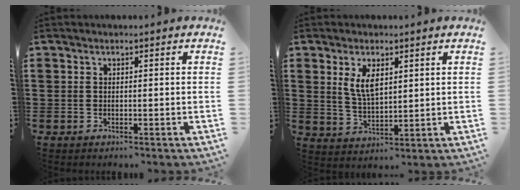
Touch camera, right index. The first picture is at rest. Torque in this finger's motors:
{"motor_torque": [0.26, -0.16, 0.44, 0.15]}